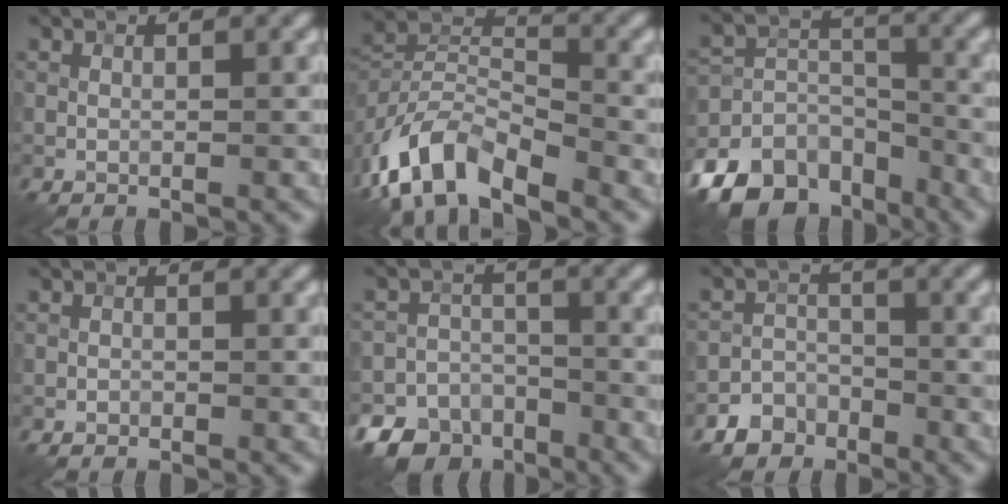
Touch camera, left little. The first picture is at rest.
{"total": 8.9, "force": [-6.0, 3.8, 5.3], "torque": [-0.101, 0.002, -0.127]}
{"total": 10.9, "force": [-7.7, 6.3, 4.2], "torque": [-0.075, 0.000, -0.137]}
{"total": 0.6, "force": [-0.5, 0.2, 0.0], "torque": [0.001, 0.001, -0.011]}
{"total": 9.2, "force": [-6.9, 6.0, 1.7], "torque": [-0.017, -0.025, -0.111]}
{"total": 3.3, "force": [-2.5, 2.1, 0.4], "torque": [0.001, 0.003, -0.050]}